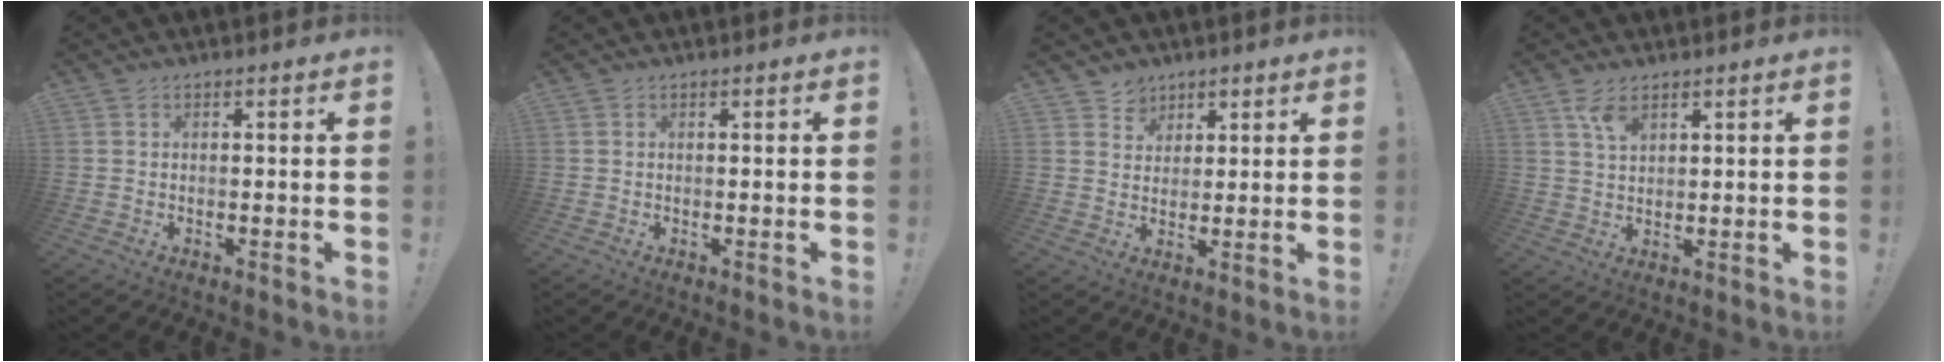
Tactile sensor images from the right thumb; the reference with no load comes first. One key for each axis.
{"total": 0.0}
{"total": 4.7, "fx": 2.9, "fy": 3.8, "fz": 0.2, "tx": -0.001, "ty": -0.022, "tz": 0.054}
{"total": 4.9, "fx": 3.0, "fy": 2.3, "fz": 3.1, "tx": -0.051, "ty": -0.013, "tz": 0.054}